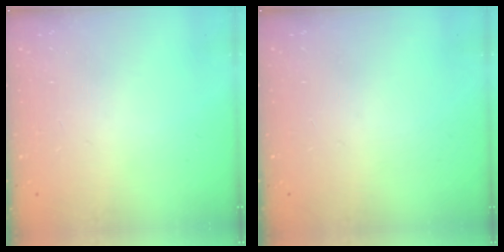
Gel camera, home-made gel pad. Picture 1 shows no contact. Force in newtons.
{"total": 0.0}